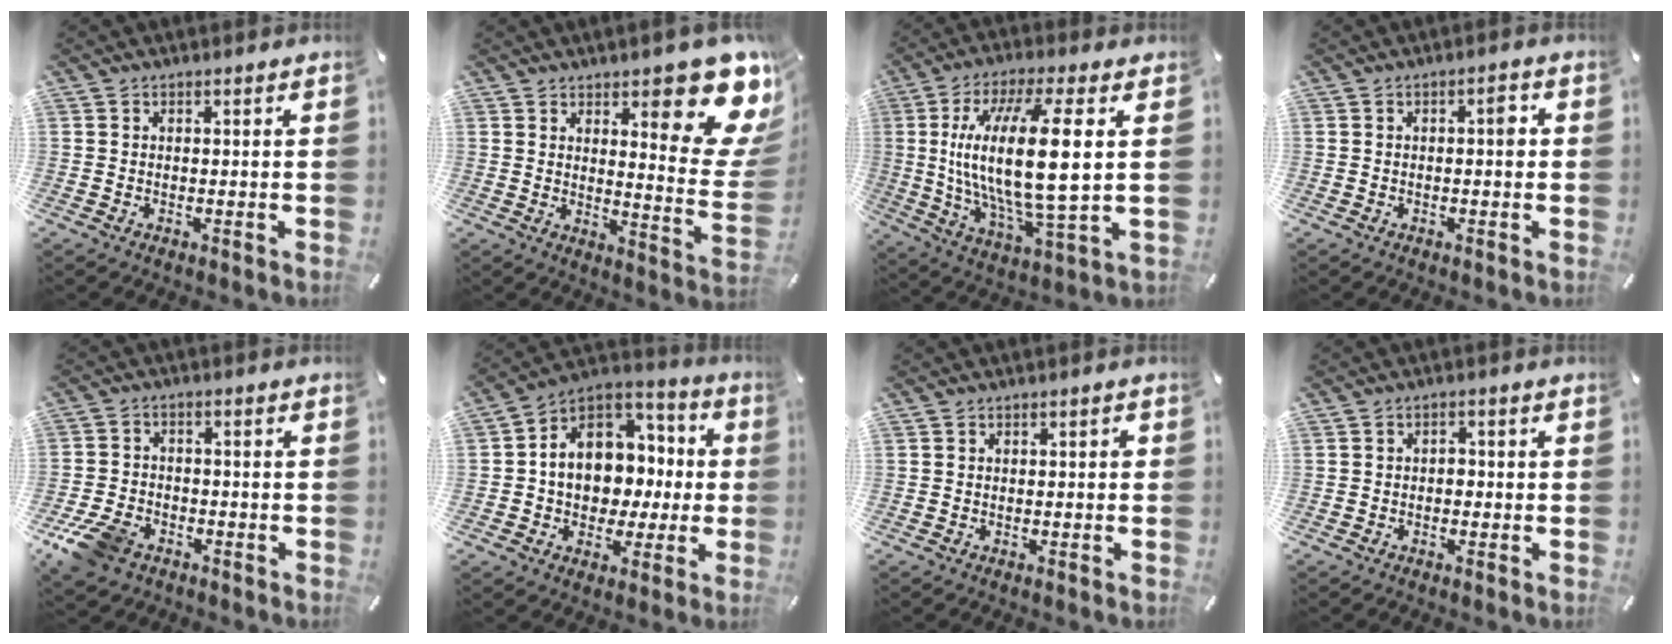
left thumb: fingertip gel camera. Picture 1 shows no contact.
{"total": 18.7, "force": [10.3, 5.7, 14.5], "torque": [-0.175, -0.092, 0.163]}
{"total": 19.4, "force": [3.1, 5.4, 18.4], "torque": [-0.383, -0.013, 0.033]}
{"total": 2.8, "force": [0.1, 1.1, 2.6], "torque": [-0.036, 0.003, -0.006]}
{"total": 8.4, "force": [-5.2, 5.2, 4.1], "torque": [-0.094, 0.022, -0.097]}
{"total": 12.1, "force": [-0.2, 10.7, 5.6], "torque": [-0.100, -0.013, 0.005]}
{"total": 0.8, "force": [-0.3, 0.4, 0.6], "torque": [-0.012, 0.002, -0.006]}
{"total": 1.7, "force": [-0.7, 1.2, 0.9], "torque": [-0.020, 0.009, -0.016]}